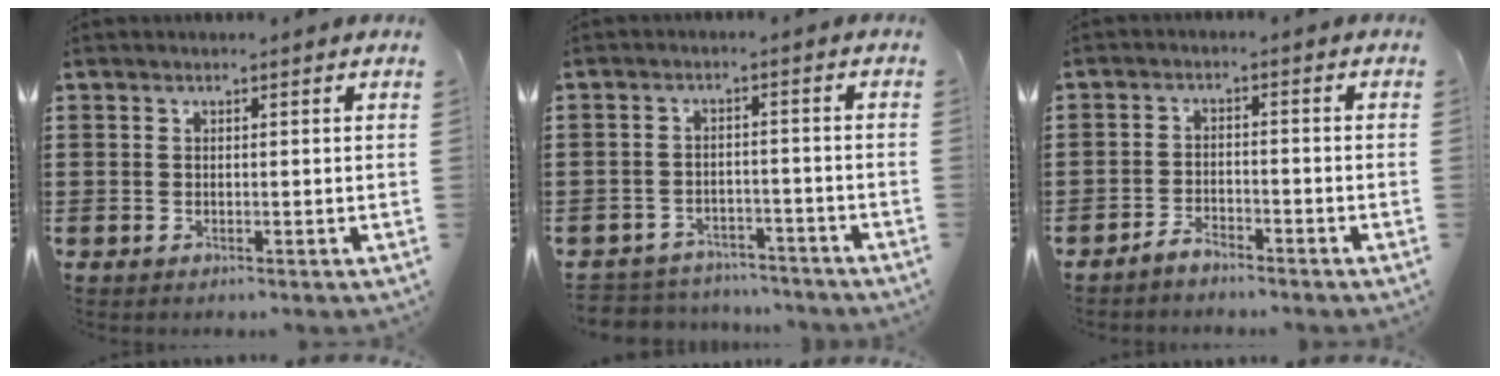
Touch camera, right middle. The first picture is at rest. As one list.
[{"total": 3.7, "force": [-3.7, 0.5, -0.4], "torque": [-0.003, -0.001, -0.079]}, {"total": 2.8, "force": [-2.8, 0.5, 0.2], "torque": [-0.011, 0.002, -0.057]}]